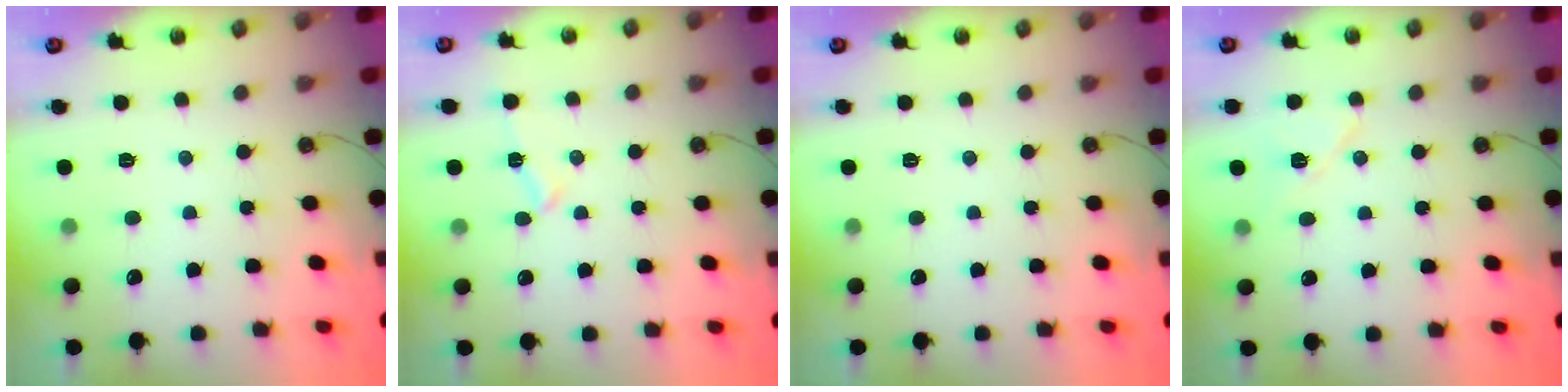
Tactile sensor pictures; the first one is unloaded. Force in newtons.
{"total": 4.3, "press": 3.9, "slide": 2.0}
{"total": 0.0}
{"total": 8.1, "press": 8.1, "slide": 1.1}